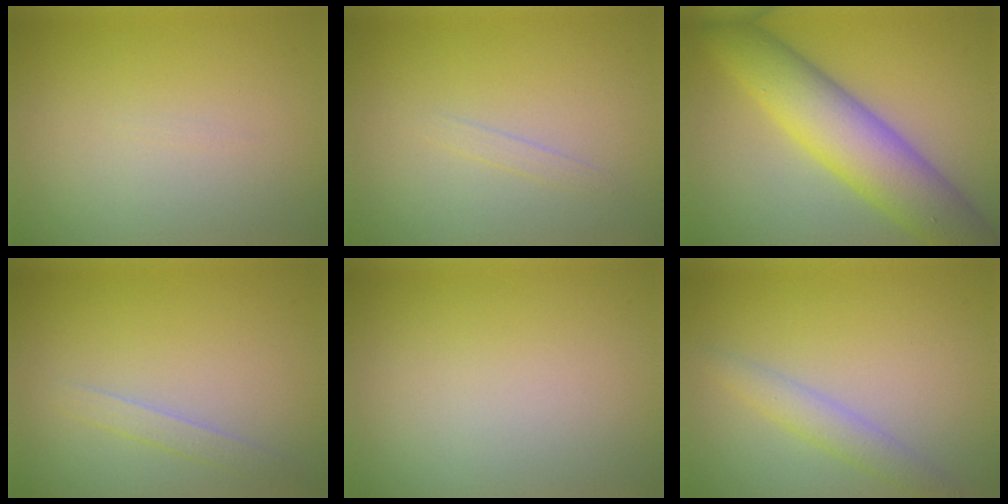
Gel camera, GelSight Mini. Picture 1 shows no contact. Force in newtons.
{"total": 0.8, "press": 0.8, "slide": 0.1}
{"total": 8.8, "press": 8.8, "slide": 0.4}
{"total": 1.3, "press": 1.3, "slide": 0.1}
{"total": 0.0}
{"total": 2.5, "press": 2.5, "slide": 0.1}